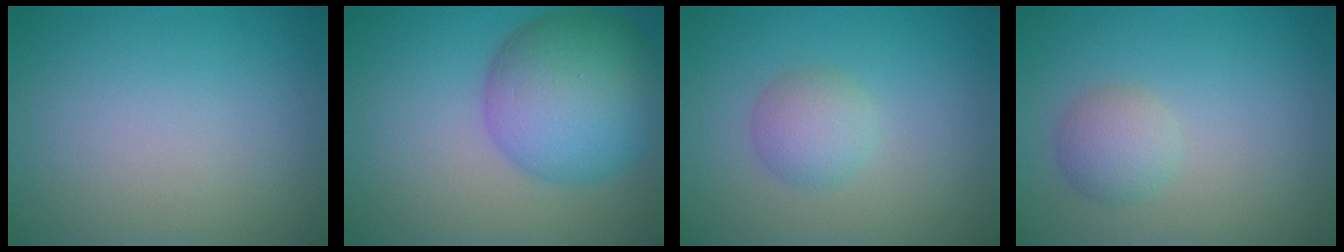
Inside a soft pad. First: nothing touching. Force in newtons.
{"total": 9.6, "press": 9.6, "slide": 0.3}
{"total": 2.5, "press": 2.5, "slide": 0.0}
{"total": 2.3, "press": 2.3, "slide": 0.0}